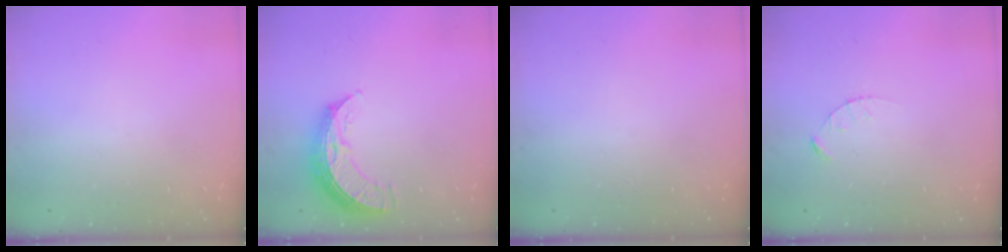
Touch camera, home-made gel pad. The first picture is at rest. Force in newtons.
{"total": 9.0, "press": 9.0, "slide": 0.9}
{"total": 0.0}
{"total": 2.1, "press": 2.1, "slide": 0.3}